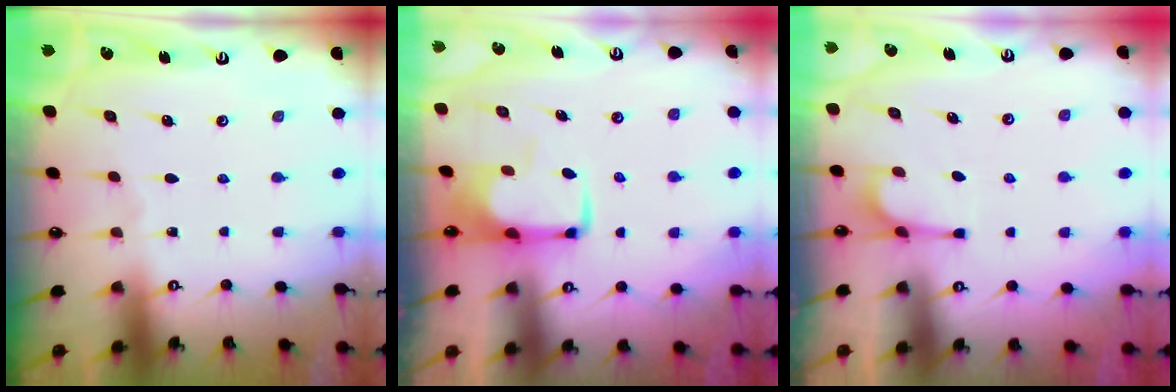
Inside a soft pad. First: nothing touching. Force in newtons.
{"total": 1.2, "press": 1.0, "slide": 0.5}
{"total": 1.0, "press": 0.3, "slide": 1.0}